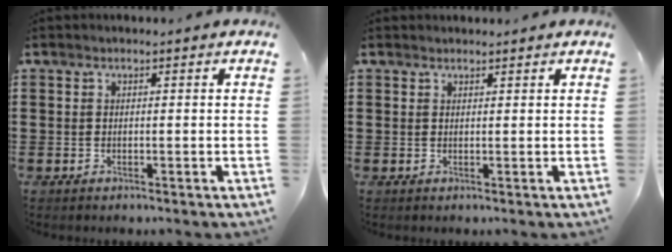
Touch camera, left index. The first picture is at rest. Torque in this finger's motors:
{"motor_torque": [1.37, -0.77, -0.32, -0.17]}